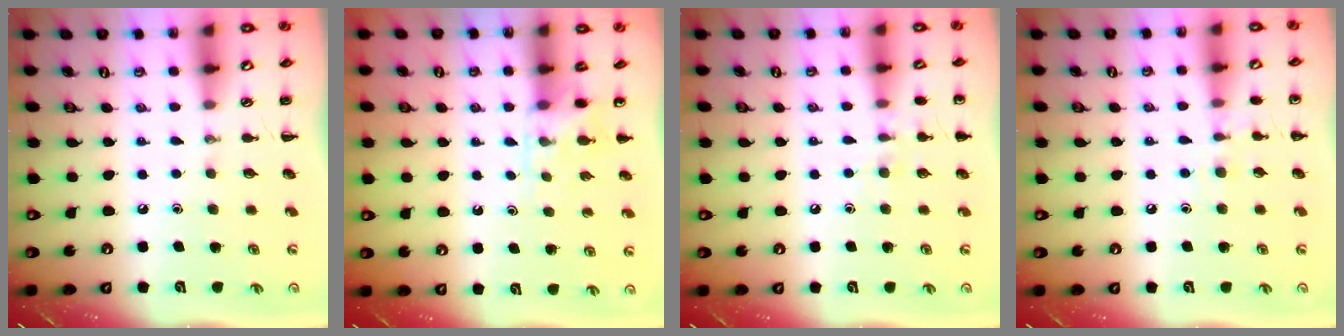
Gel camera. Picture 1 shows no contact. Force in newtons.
{"total": 5.0, "press": 4.8, "slide": 1.4}
{"total": 7.0, "press": 6.7, "slide": 2.0}
{"total": 6.9, "press": 6.7, "slide": 1.9}